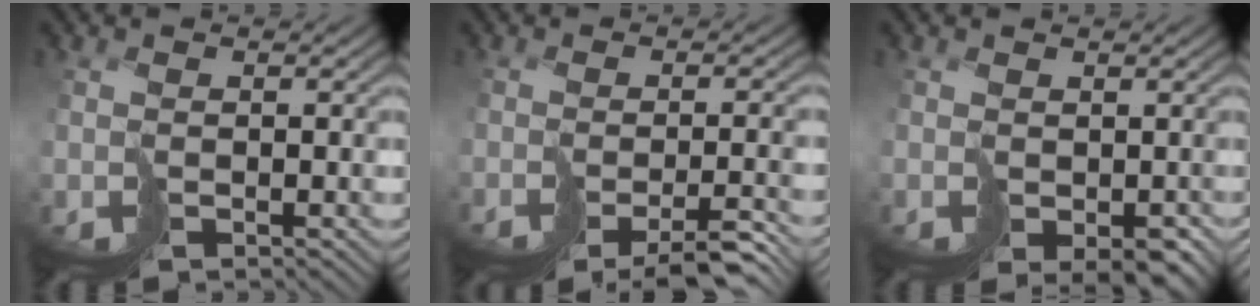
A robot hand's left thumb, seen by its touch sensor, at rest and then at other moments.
{"total": 5.3, "force": [-3.9, 0.5, 3.5], "torque": [-0.038, -0.006, -0.049]}
{"total": 3.3, "force": [-0.9, 2.2, 2.4], "torque": [-0.041, -0.010, -0.004]}